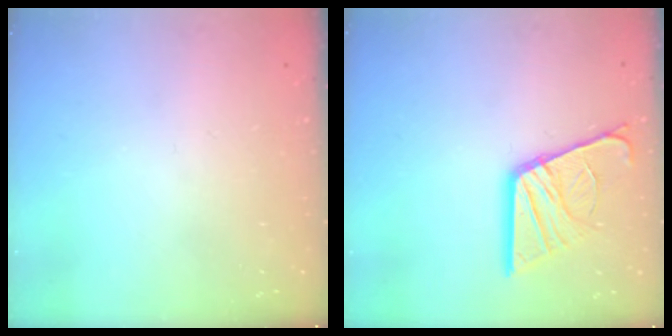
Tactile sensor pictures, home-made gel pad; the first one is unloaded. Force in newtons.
{"total": 16.2, "press": 16.1, "slide": 1.8}